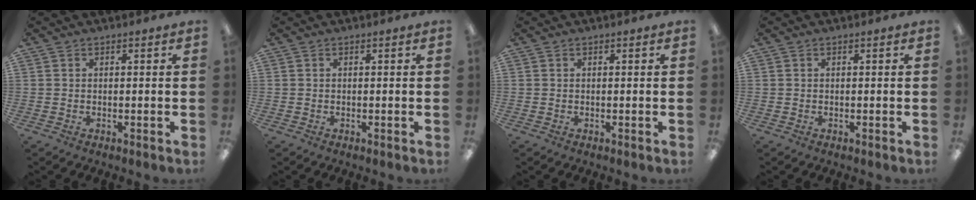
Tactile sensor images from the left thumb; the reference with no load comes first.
{"total": 0.0}
{"total": 0.0}
{"total": 0.0}